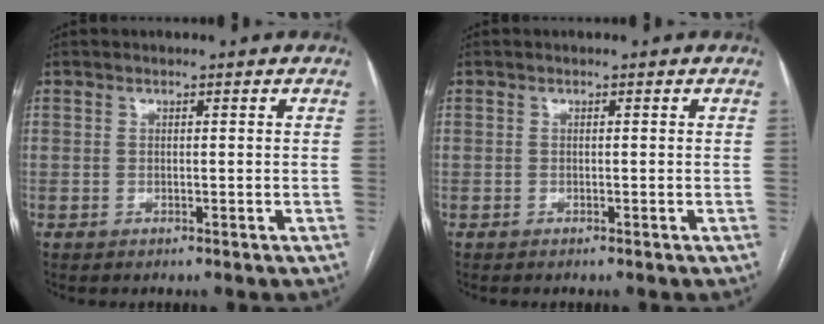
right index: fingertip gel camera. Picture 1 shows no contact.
{"total": 0.0}